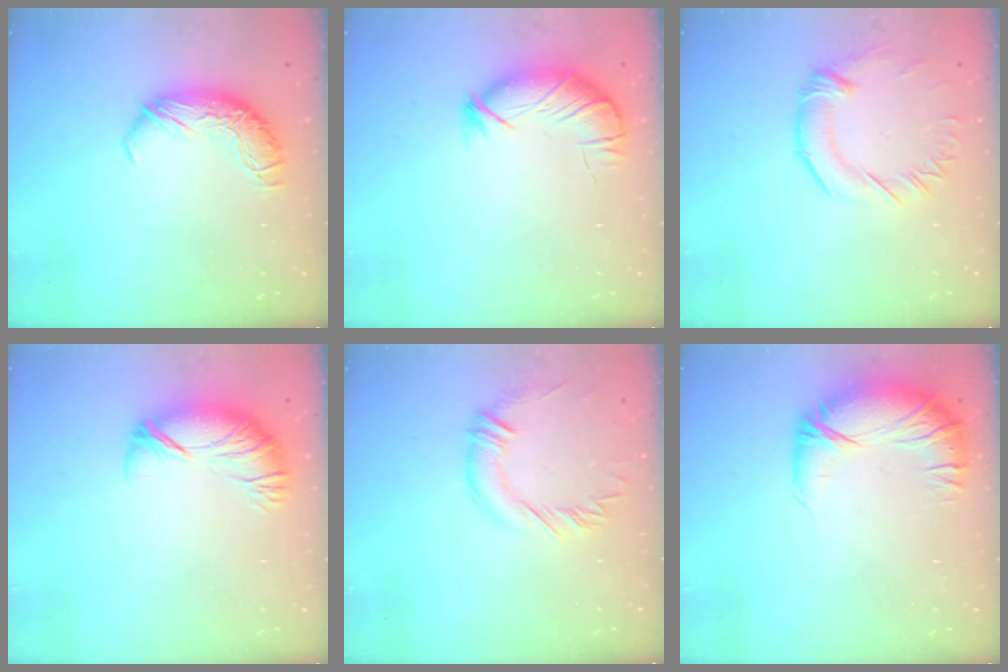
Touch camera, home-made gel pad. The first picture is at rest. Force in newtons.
{"total": 4.1, "press": 3.8, "slide": 1.7}
{"total": 1.1, "press": 0.3, "slide": 1.0}
{"total": 3.2, "press": 2.5, "slide": 2.0}
{"total": 0.9, "press": 0.8, "slide": 0.4}
{"total": 3.1, "press": 2.0, "slide": 2.4}